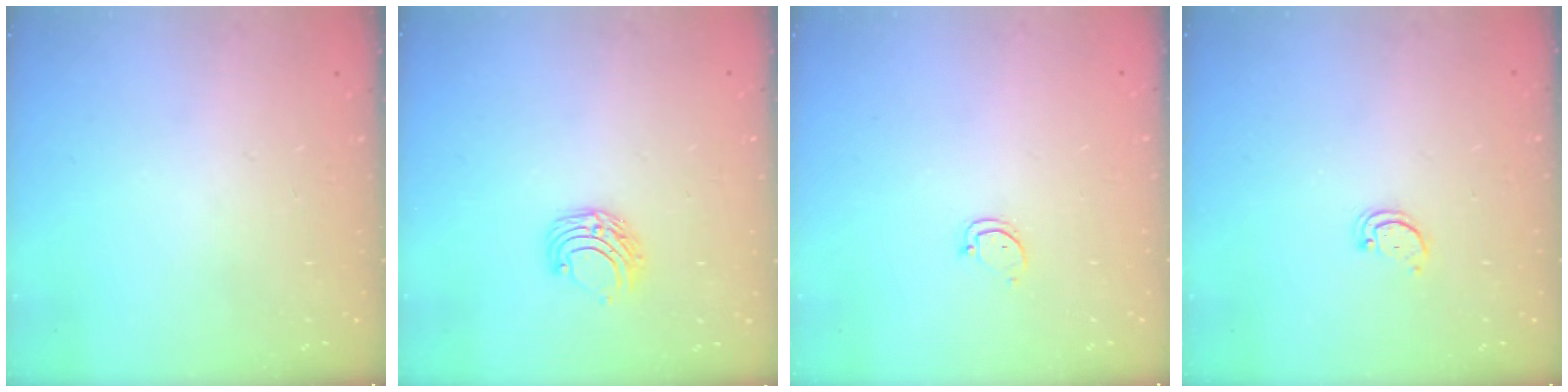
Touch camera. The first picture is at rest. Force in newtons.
{"total": 6.7, "press": 6.7, "slide": 0.7}
{"total": 2.5, "press": 2.5, "slide": 0.3}
{"total": 2.2, "press": 2.1, "slide": 0.4}